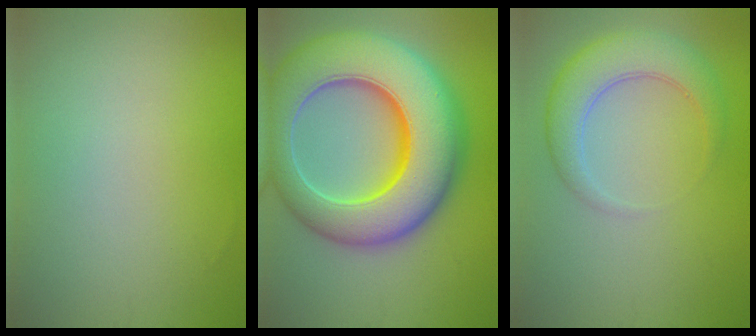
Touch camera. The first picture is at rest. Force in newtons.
{"total": 13.9, "press": 13.8, "slide": 0.5}
{"total": 4.6, "press": 4.6, "slide": 0.2}